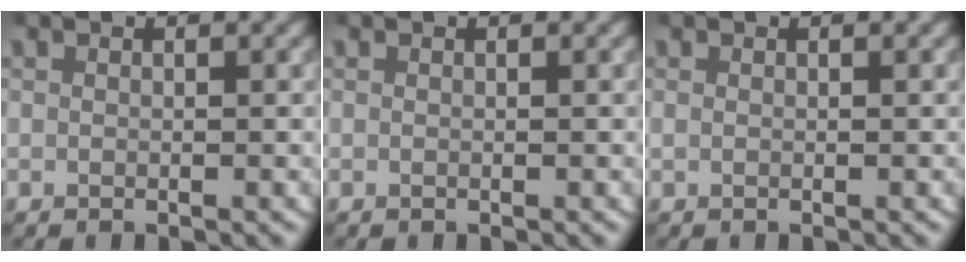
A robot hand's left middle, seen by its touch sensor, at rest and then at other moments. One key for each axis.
{"total": 0.0}
{"total": 0.0}